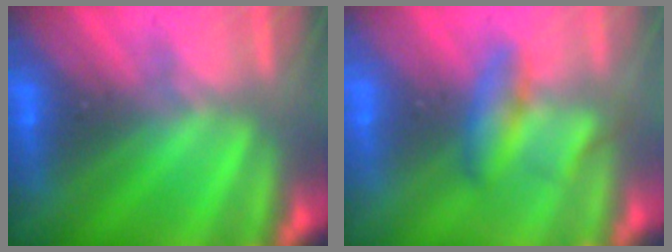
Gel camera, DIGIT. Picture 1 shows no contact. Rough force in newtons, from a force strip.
{"total": 2.2}